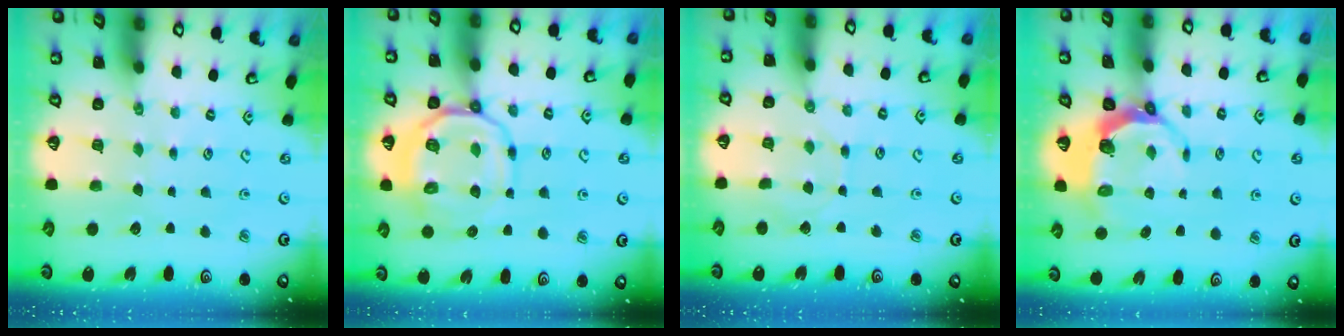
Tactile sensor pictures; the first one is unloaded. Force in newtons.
{"total": 11.2, "press": 11.1, "slide": 2.0}
{"total": 3.8, "press": 3.8, "slide": 0.4}
{"total": 5.7, "press": 4.8, "slide": 3.1}